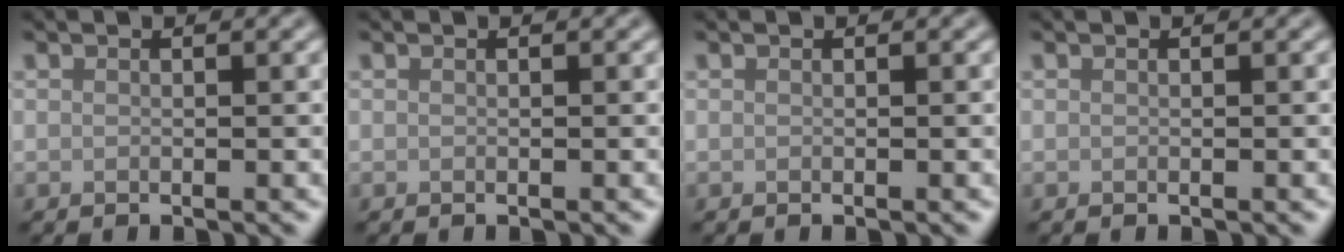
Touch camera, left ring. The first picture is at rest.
{"total": 0.0}
{"total": 0.0}
{"total": 0.0}